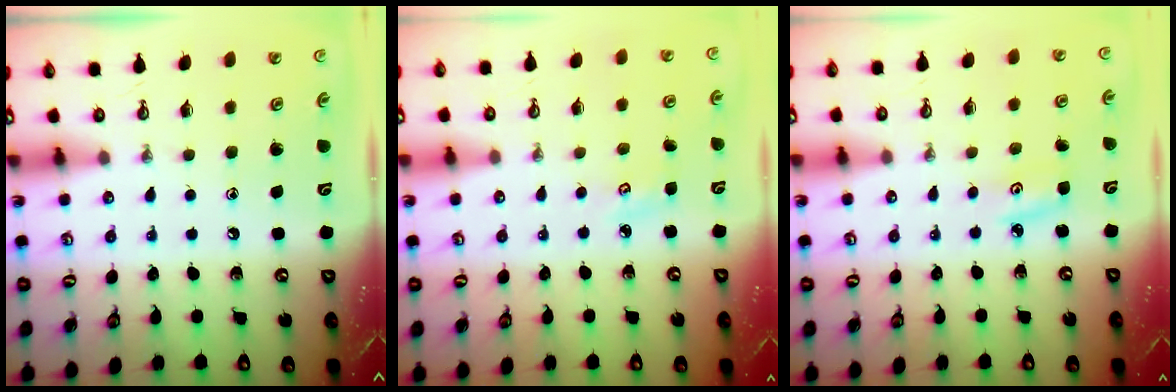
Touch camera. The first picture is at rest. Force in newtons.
{"total": 3.2, "press": 3.2, "slide": 0.4}
{"total": 4.1, "press": 4.1, "slide": 0.5}